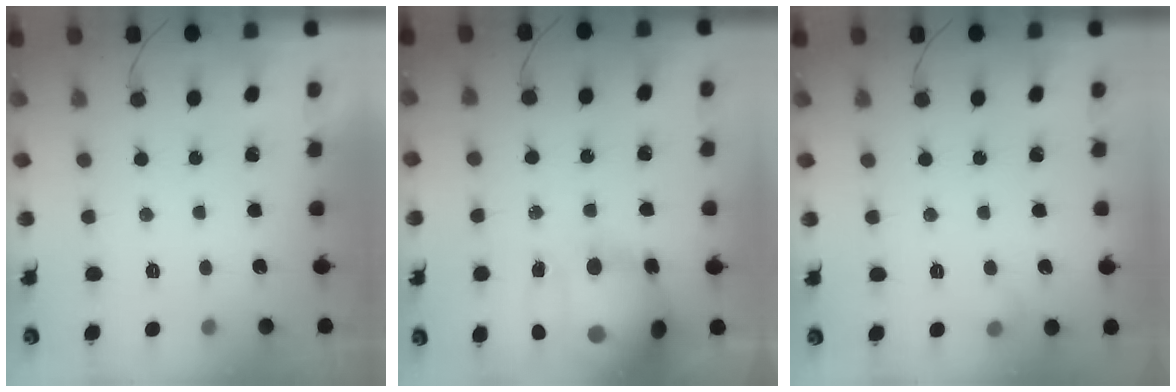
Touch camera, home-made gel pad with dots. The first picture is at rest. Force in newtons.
{"total": 22.0, "press": 21.5, "slide": 4.7}
{"total": 4.5, "press": 4.2, "slide": 1.6}